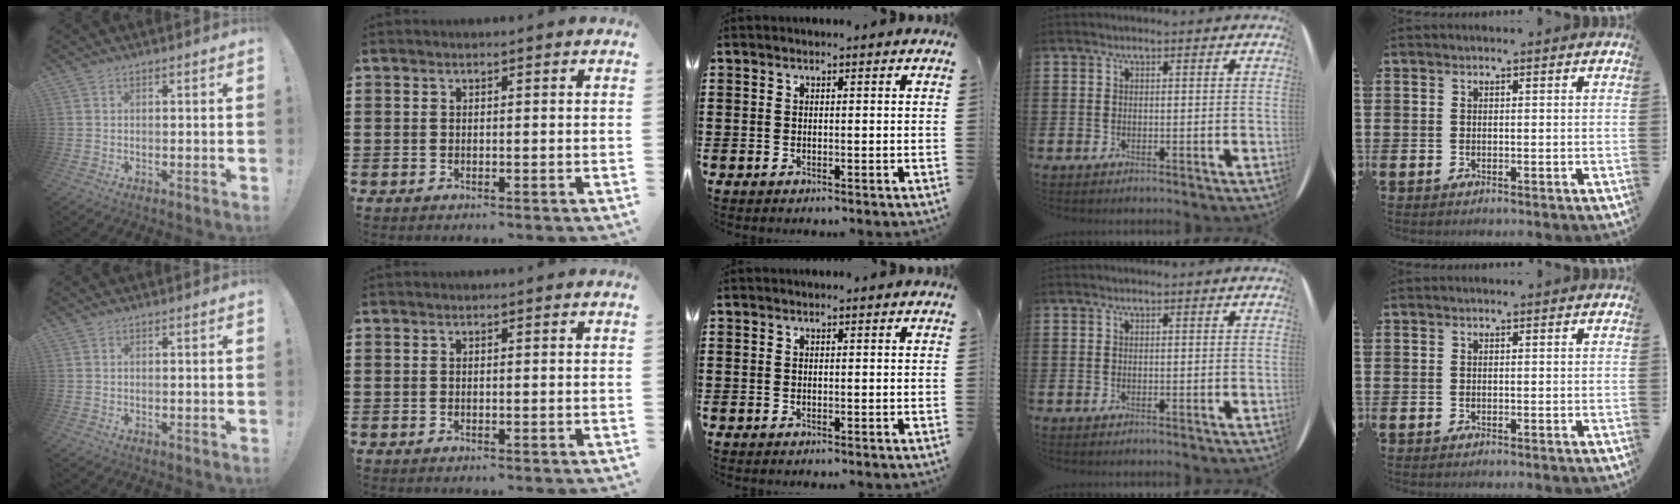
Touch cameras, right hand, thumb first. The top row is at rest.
{}